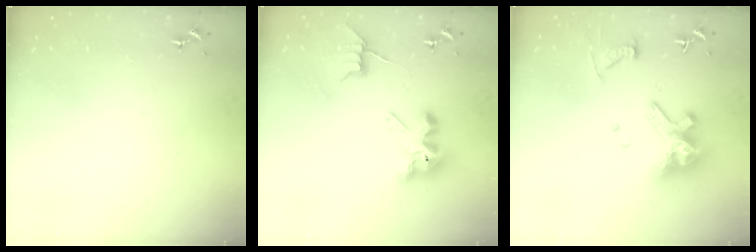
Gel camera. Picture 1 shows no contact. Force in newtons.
{"total": 8.4, "press": 8.3, "slide": 0.7}
{"total": 15.3, "press": 15.2, "slide": 1.7}